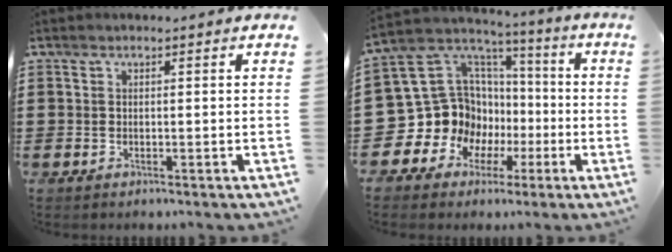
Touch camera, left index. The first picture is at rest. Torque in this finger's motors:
{"motor_torque": [1.45, 0.69, 0.54, 0.03]}